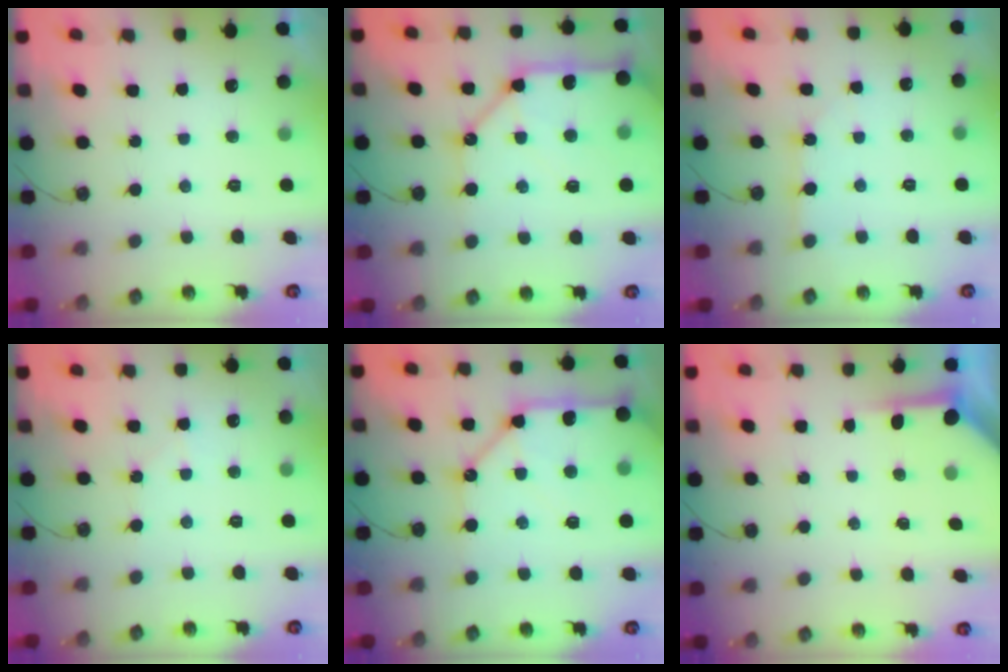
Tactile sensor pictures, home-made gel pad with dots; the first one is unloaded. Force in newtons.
{"total": 17.2, "press": 17.1, "slide": 2.2}
{"total": 2.8, "press": 2.8, "slide": 0.2}
{"total": 3.8, "press": 3.8, "slide": 0.4}
{"total": 17.2, "press": 17.1, "slide": 2.2}
{"total": 3.9, "press": 3.9, "slide": 0.3}